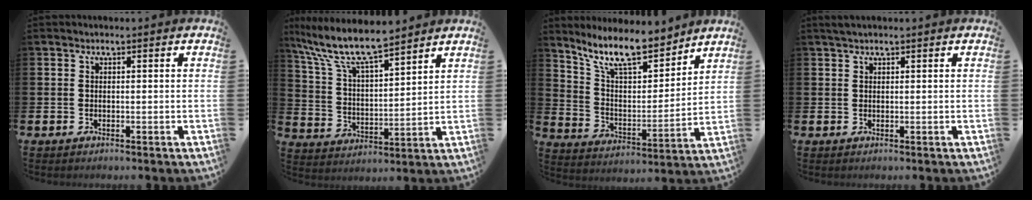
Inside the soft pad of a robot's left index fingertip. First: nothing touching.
{"total": 9.6, "force": [8.5, 1.7, 4.0], "torque": [-0.116, -0.046, 0.150]}
{"total": 11.7, "force": [9.9, 3.4, 5.1], "torque": [-0.135, -0.054, 0.179]}
{"total": 1.2, "force": [1.1, 0.2, 0.6], "torque": [-0.010, 0.003, 0.018]}